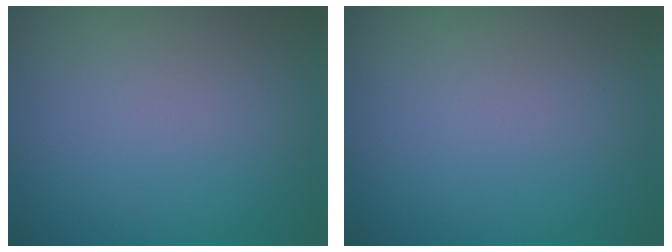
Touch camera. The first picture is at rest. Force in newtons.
{"total": 0.0}